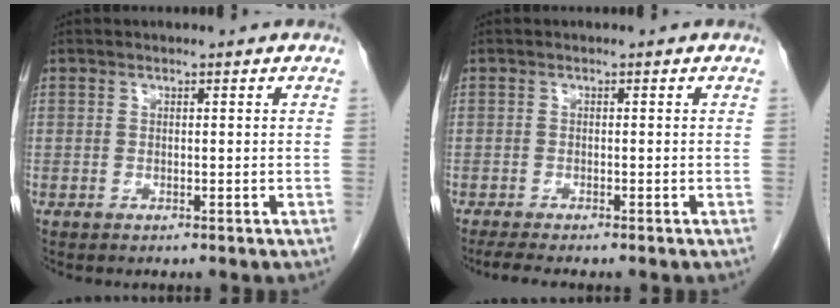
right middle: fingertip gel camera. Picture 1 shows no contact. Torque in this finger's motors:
{"motor_torque": [0.16, 0.03, 0.00, 0.00]}